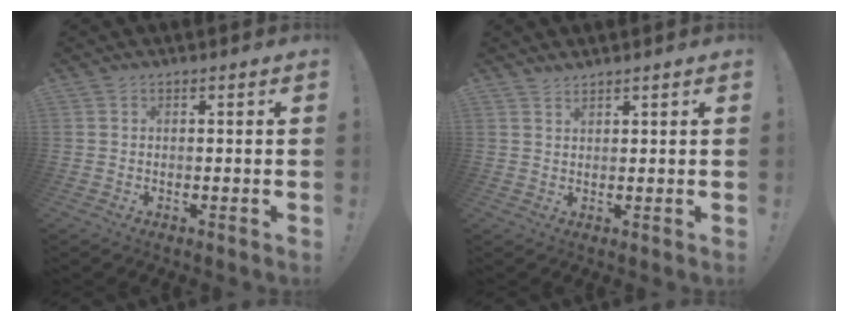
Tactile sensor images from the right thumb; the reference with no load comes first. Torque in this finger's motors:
{"motor_torque": [0.37, 0.19, 0.03, 0.16, -0.02]}